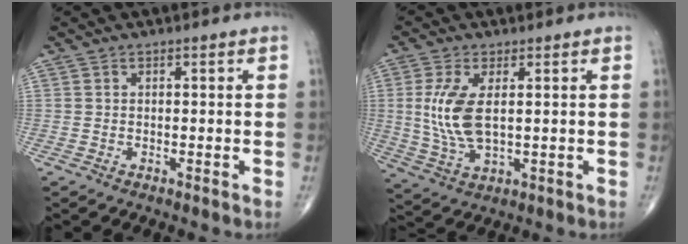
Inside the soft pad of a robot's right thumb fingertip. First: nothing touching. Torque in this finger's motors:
{"motor_torque": [0.03, 0.33, 0.56, 0.69, 0.03]}